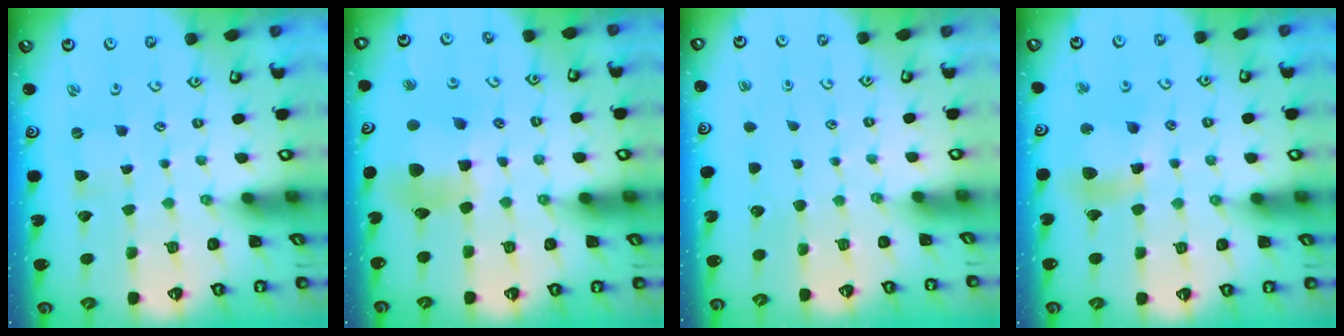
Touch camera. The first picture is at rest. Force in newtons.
{"total": 12.1, "press": 11.9, "slide": 1.8}
{"total": 0.0}
{"total": 11.7, "press": 11.5, "slide": 1.8}